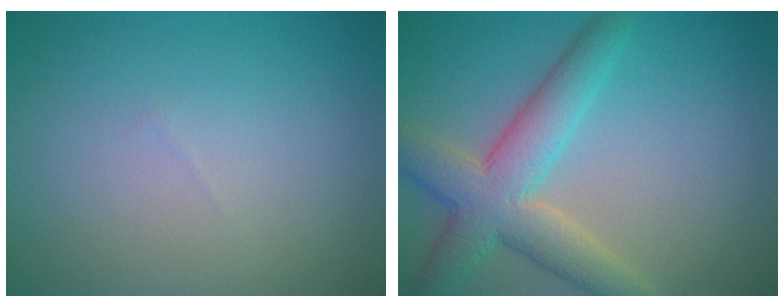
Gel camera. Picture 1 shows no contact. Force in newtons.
{"total": 6.2, "press": 6.2, "slide": 0.4}